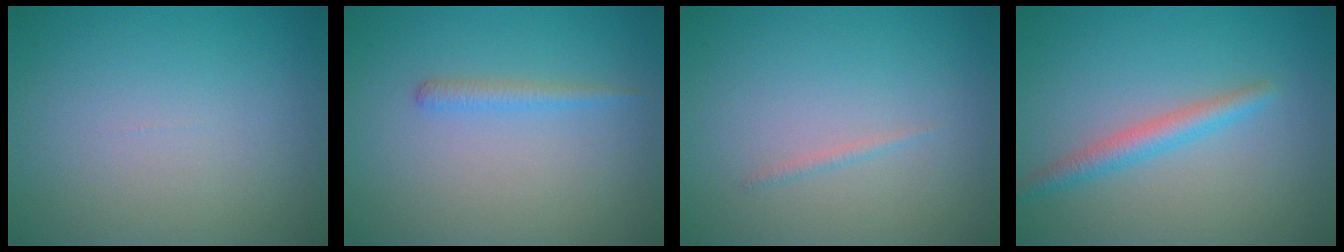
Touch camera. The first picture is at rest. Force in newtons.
{"total": 1.3, "press": 1.3, "slide": 0.0}
{"total": 0.5, "press": 0.5, "slide": 0.0}
{"total": 2.4, "press": 2.4, "slide": 0.0}